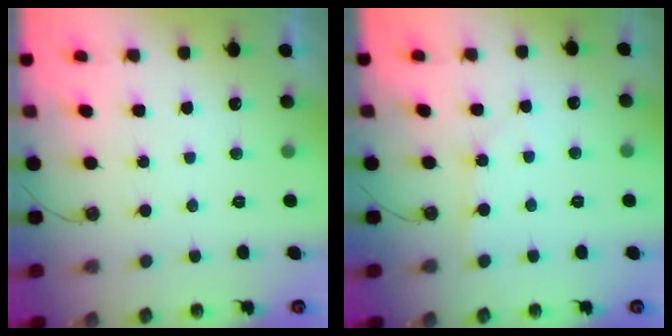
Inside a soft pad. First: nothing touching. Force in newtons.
{"total": 2.4, "press": 2.3, "slide": 0.4}